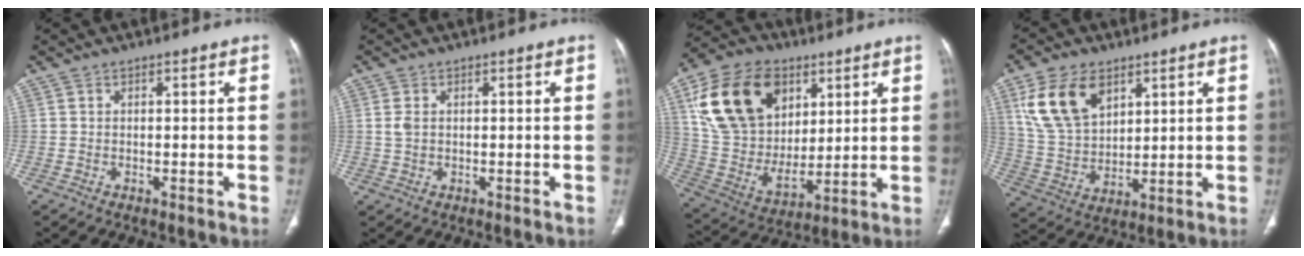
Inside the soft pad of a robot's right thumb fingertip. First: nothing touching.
{"total": 2.1, "force": [0.4, 1.4, 1.6], "torque": [-0.040, 0.002, 0.012]}
{"total": 22.5, "force": [9.1, 15.2, 13.9], "torque": [-0.238, -0.020, 0.170]}
{"total": 13.8, "force": [6.6, 8.5, 8.6], "torque": [-0.150, -0.021, 0.141]}